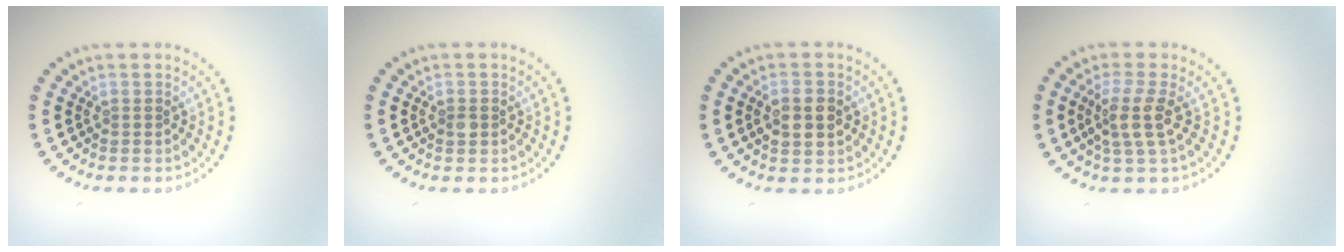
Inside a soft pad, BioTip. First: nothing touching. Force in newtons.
{"total": 0.9, "press": 0.9, "slide": 0.0}
{"total": 3.5, "press": 3.5, "slide": 0.2}
{"total": 2.9, "press": 2.3, "slide": 1.8}